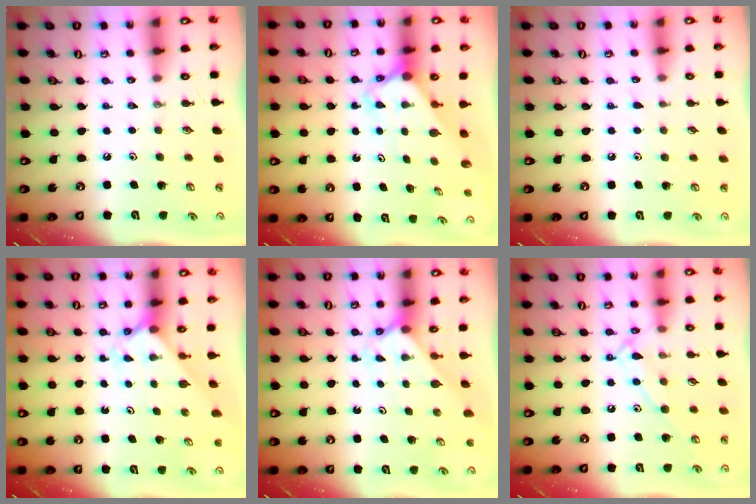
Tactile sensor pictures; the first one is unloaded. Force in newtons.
{"total": 2.5, "press": 2.5, "slide": 0.1}
{"total": 2.9, "press": 2.9, "slide": 0.4}
{"total": 2.1, "press": 2.1, "slide": 0.3}
{"total": 2.0, "press": 2.0, "slide": 0.2}
{"total": 11.6, "press": 11.6, "slide": 0.8}